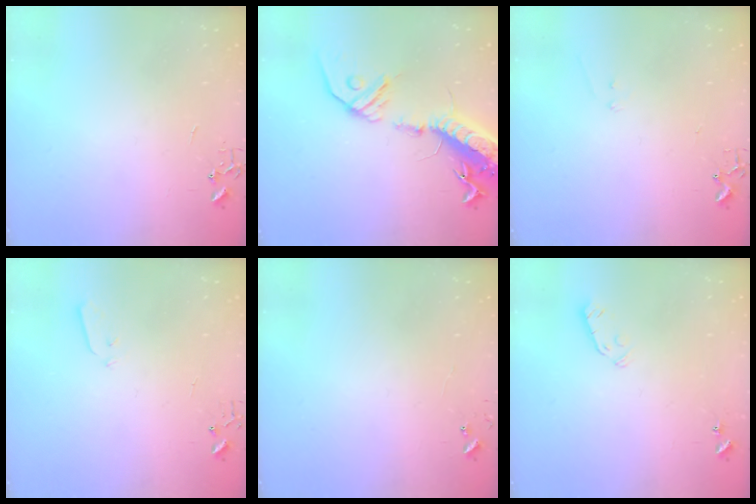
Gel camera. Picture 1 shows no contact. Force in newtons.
{"total": 20.4, "press": 19.9, "slide": 4.3}
{"total": 6.1, "press": 6.1, "slide": 0.5}
{"total": 3.0, "press": 2.9, "slide": 0.7}
{"total": 4.7, "press": 4.7, "slide": 0.5}
{"total": 3.7, "press": 3.6, "slide": 0.9}